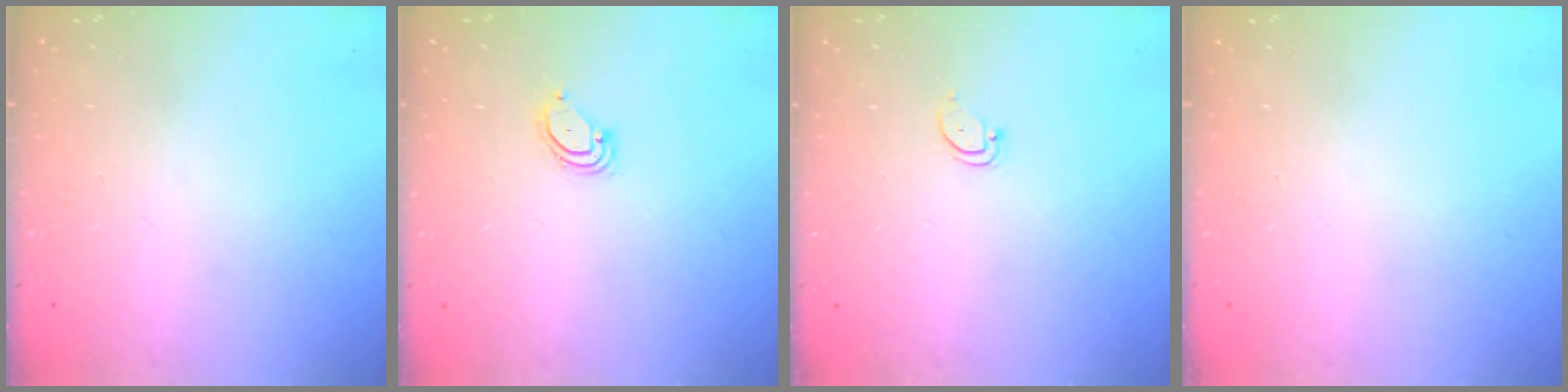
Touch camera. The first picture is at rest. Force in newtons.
{"total": 3.5, "press": 3.5, "slide": 0.3}
{"total": 2.4, "press": 2.4, "slide": 0.2}
{"total": 0.0}